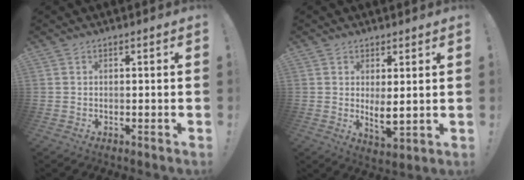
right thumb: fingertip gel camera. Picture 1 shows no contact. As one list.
[{"total": 5.5, "force": [1.6, 2.0, 4.9], "torque": [-0.056, -0.026, 0.032]}]